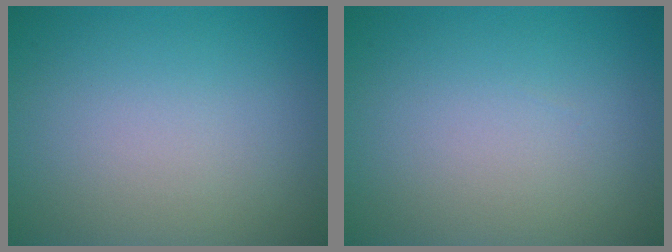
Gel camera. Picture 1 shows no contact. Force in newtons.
{"total": 0.0}